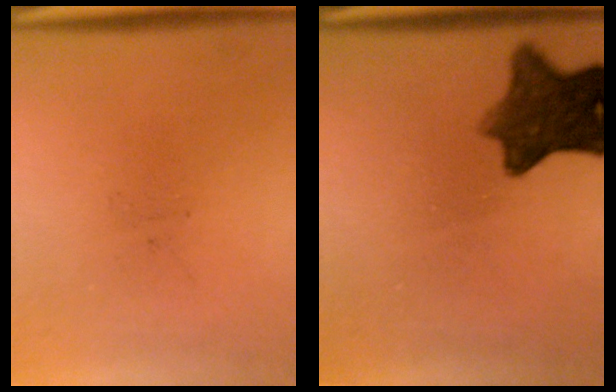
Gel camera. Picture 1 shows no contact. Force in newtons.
{"total": 9.2}